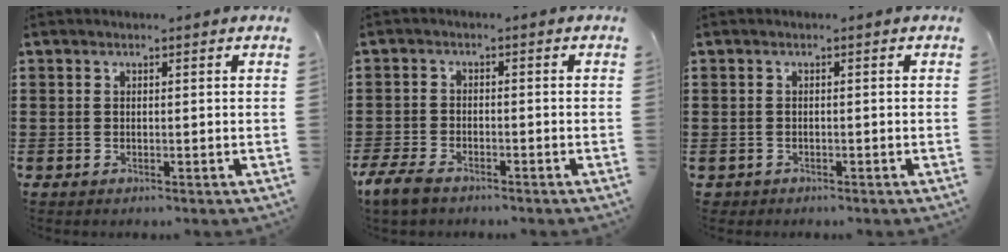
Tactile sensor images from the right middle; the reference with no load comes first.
{"total": 3.4, "force": [-2.6, 1.2, 1.8], "torque": [-0.060, -0.005, -0.059]}
{"total": 0.6, "force": [-0.6, 0.3, 0.0], "torque": [-0.004, -0.001, -0.013]}